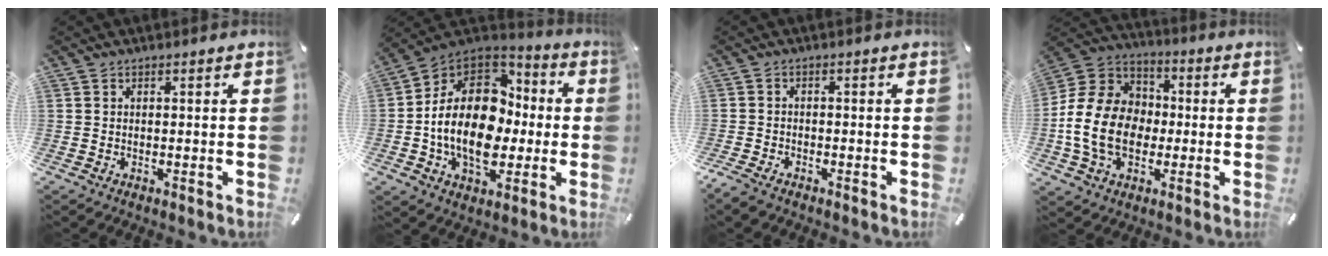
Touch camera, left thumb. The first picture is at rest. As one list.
[{"total": 21.1, "force": [-2.1, 15.0, 14.7], "torque": [-0.293, 0.010, -0.033]}, {"total": 2.5, "force": [-2.1, 0.9, 1.1], "torque": [-0.031, 0.005, -0.045]}, {"total": 16.5, "force": [-2.9, 13.1, 9.6], "torque": [-0.218, 0.032, -0.051]}]